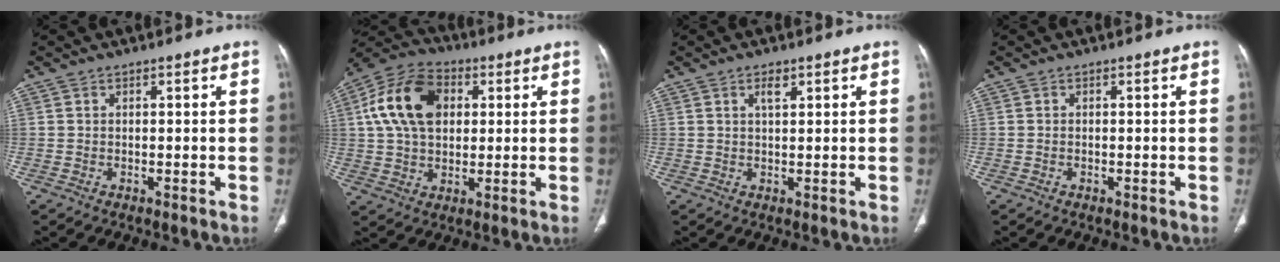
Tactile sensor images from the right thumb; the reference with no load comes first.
{"total": 15.5, "force": [3.4, 10.5, 10.9], "torque": [-0.188, 0.014, 0.054]}
{"total": 2.3, "force": [1.2, 0.9, 1.8], "torque": [-0.029, -0.006, 0.022]}
{"total": 0.0}